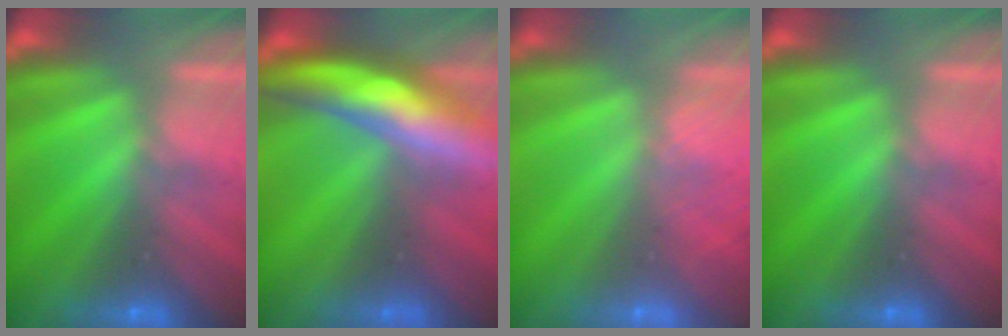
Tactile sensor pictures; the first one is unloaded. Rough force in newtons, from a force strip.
{"total": 7.5}
{"total": 9.4}
{"total": 0.0}